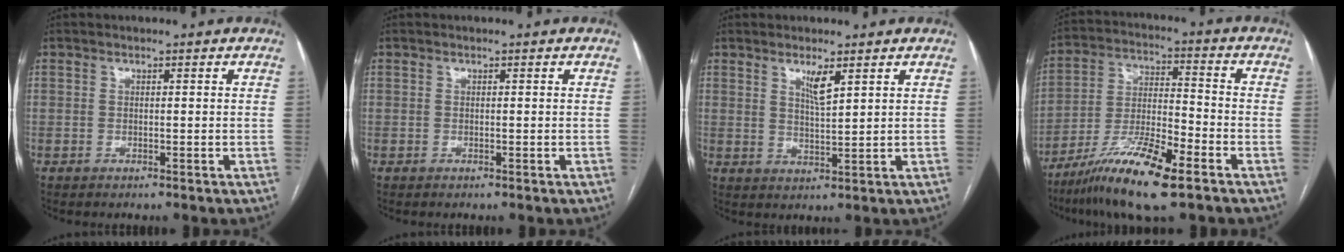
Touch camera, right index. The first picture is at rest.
{"total": 0.0}
{"total": 3.4, "force": [2.0, 0.3, 2.7], "torque": [-0.053, -0.009, 0.040]}
{"total": 13.7, "force": [-8.6, 1.7, 10.6], "torque": [-0.208, -0.023, -0.155]}